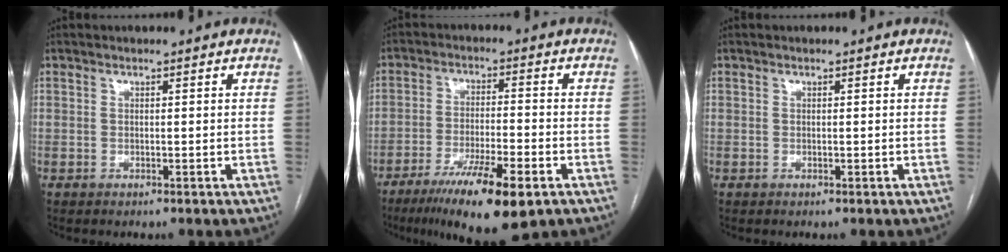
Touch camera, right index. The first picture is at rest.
{"total": 13.3, "force": [-8.1, 1.7, 10.3], "torque": [-0.171, -0.030, -0.131]}
{"total": 0.0}